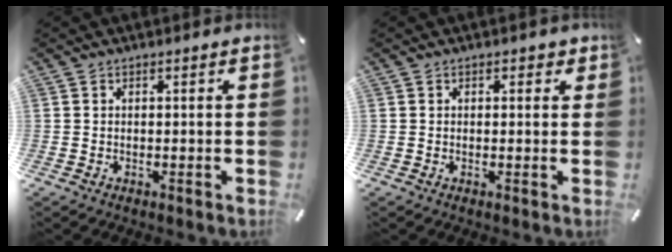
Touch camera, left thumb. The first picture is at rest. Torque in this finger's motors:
{"motor_torque": [-0.35, -0.43, 0.03, 0.09, 0.03]}